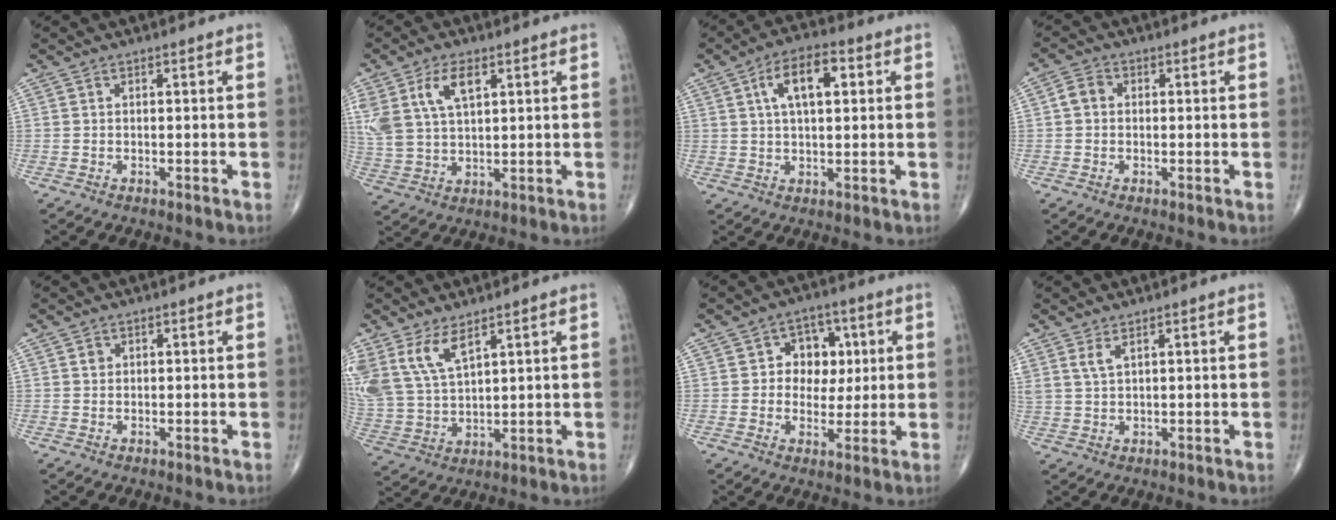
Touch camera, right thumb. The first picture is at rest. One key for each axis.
{"total": 10.8, "fx": 4.6, "fy": 5.7, "fz": 8.0, "tx": -0.169, "ty": -0.004, "tz": 0.098}
{"total": 9.4, "fx": 2.8, "fy": 4.5, "fz": 7.8, "tx": -0.123, "ty": 0.011, "tz": 0.041}
{"total": 3.1, "fx": 0.1, "fy": 2.6, "fz": 1.7, "tx": -0.026, "ty": 0.010, "tz": -0.005}
{"total": 1.0, "fx": 0.3, "fy": 0.9, "fz": 0.4, "tx": -0.002, "ty": 0.001, "tz": 0.004}
{"total": 10.6, "fx": 6.3, "fy": 4.8, "fz": 7.1, "tx": -0.148, "ty": -0.021, "tz": 0.141}
{"total": 8.4, "fx": 1.5, "fy": 6.8, "fz": 4.6, "tx": -0.014, "ty": 0.004, "tz": 0.019}
{"total": 2.5, "fx": 1.6, "fy": 1.0, "fz": 1.8, "tx": -0.039, "ty": -0.004, "tz": 0.039}